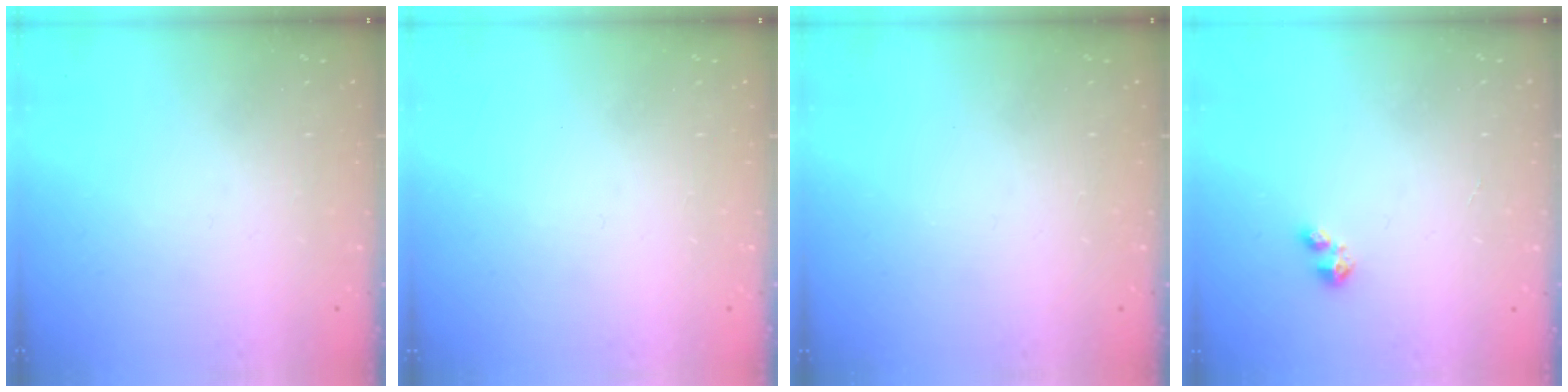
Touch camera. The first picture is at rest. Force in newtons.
{"total": 0.0}
{"total": 0.0}
{"total": 2.7, "press": 2.7, "slide": 0.4}